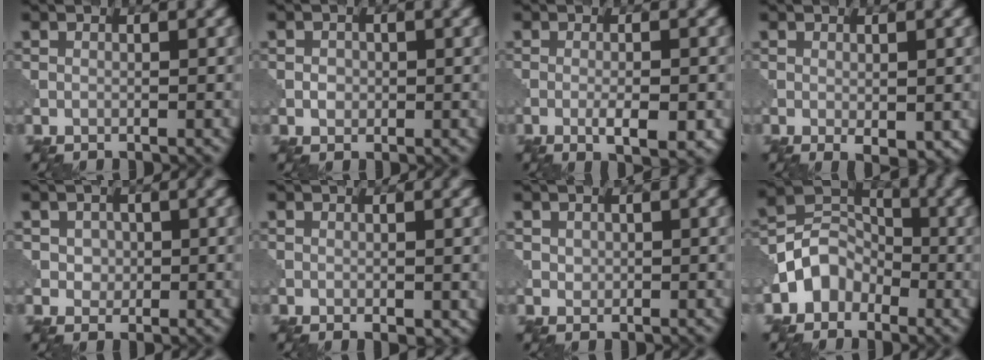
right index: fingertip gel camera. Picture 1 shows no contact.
{"total": 1.1, "force": [-0.2, 1.0, 0.4], "torque": [-0.005, -0.001, -0.006]}
{"total": 3.5, "force": [-1.2, 0.9, 3.2], "torque": [-0.057, -0.004, -0.020]}
{"total": 2.0, "force": [-0.4, 0.8, 1.7], "torque": [-0.025, -0.009, -0.001]}
{"total": 1.8, "force": [0.3, 1.5, 0.8], "torque": [-0.015, 0.000, 0.009]}
{"total": 0.9, "force": [-0.1, 0.5, 0.8], "torque": [-0.009, -0.003, -0.001]}
{"total": 0.8, "force": [0.3, 0.7, 0.2], "torque": [-0.004, -0.001, 0.006]}
{"total": 3.9, "force": [-1.9, 3.2, 1.2], "torque": [-0.005, 0.014, -0.045]}